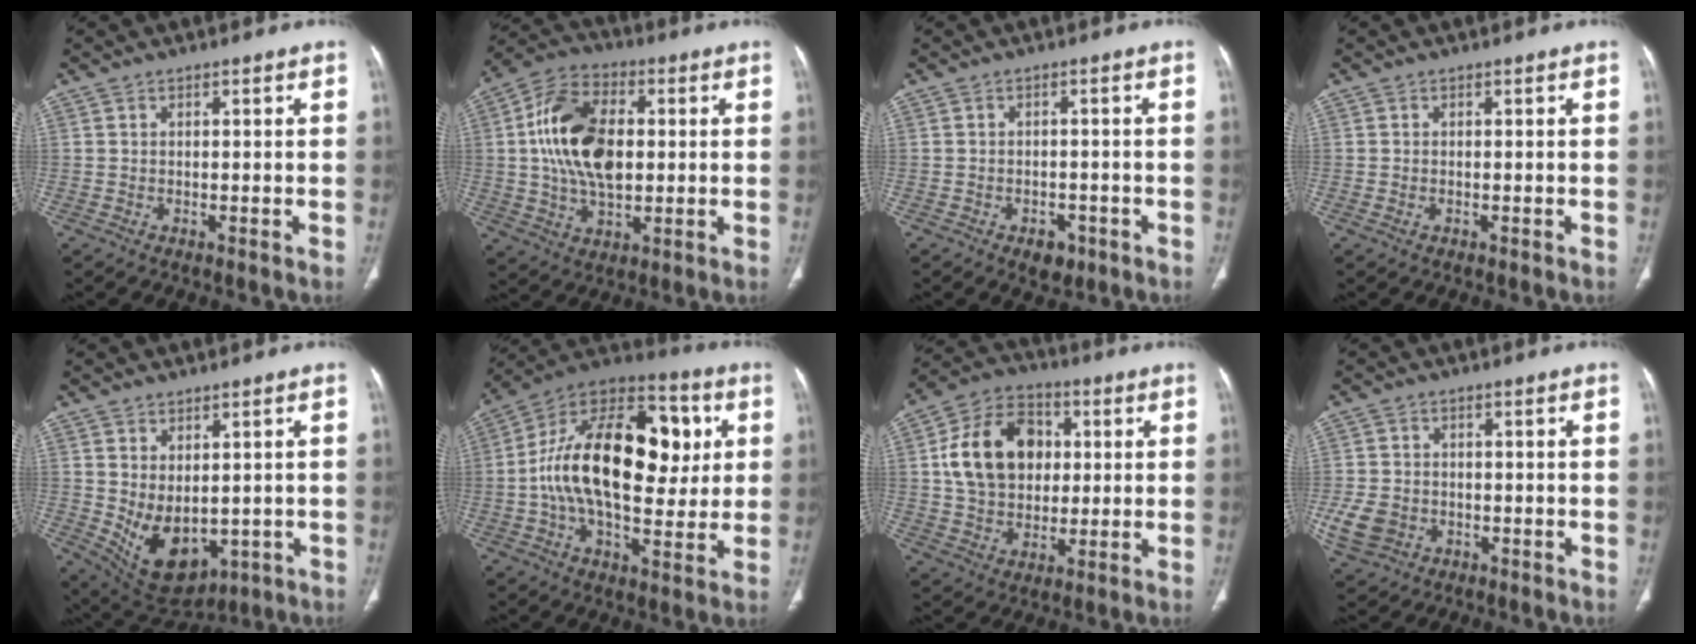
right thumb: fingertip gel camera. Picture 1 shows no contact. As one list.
[{"total": 16.6, "force": [1.5, 10.0, 13.2], "torque": [-0.235, 0.015, 0.025]}, {"total": 3.8, "force": [-2.1, 2.5, 2.0], "torque": [-0.014, 0.008, -0.020]}, {"total": 0.7, "force": [-0.2, 0.5, 0.4], "torque": [-0.013, 0.004, -0.001]}, {"total": 11.1, "force": [-1.2, 7.2, 8.4], "torque": [-0.121, -0.006, 0.018]}, {"total": 27.5, "force": [3.0, 15.1, 22.7], "torque": [-0.364, 0.023, 0.041]}, {"total": 16.4, "force": [2.6, 12.4, 10.4], "torque": [-0.155, 0.014, 0.043]}, {"total": 6.9, "force": [-2.0, 5.7, 3.4], "torque": [-0.068, 0.011, -0.027]}]